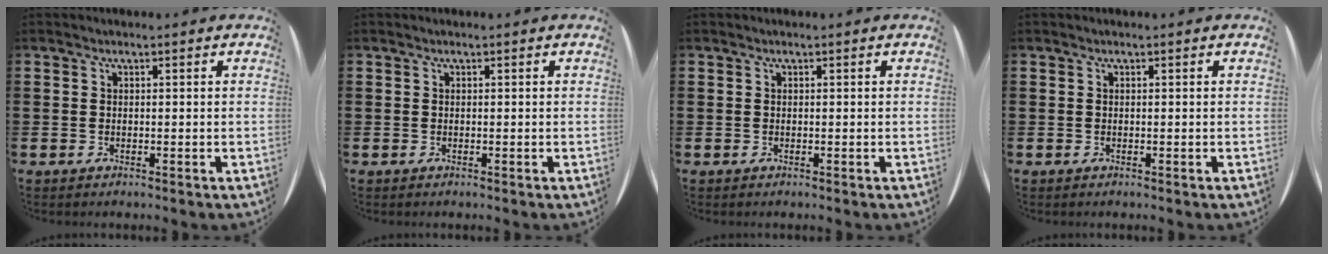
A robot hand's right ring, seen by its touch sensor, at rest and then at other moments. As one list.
[{"total": 0.0}, {"total": 0.0}, {"total": 0.0}]